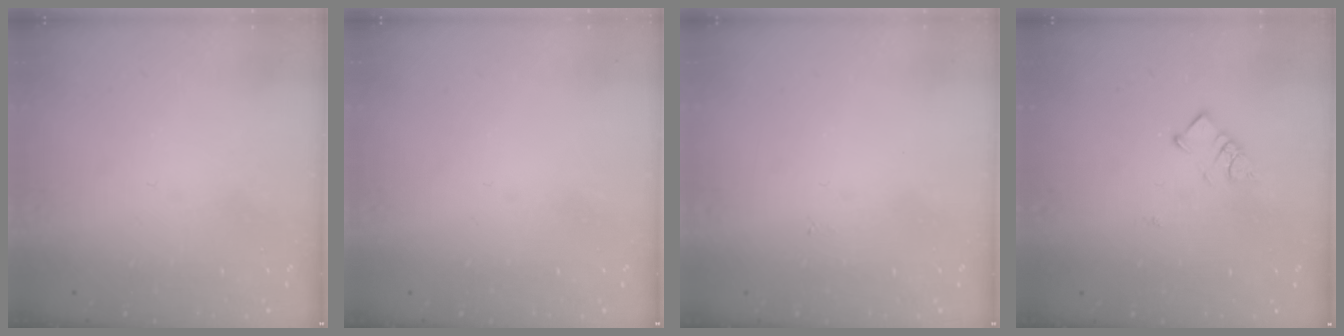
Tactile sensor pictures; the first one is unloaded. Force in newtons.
{"total": 0.0}
{"total": 3.1, "press": 3.1, "slide": 0.4}
{"total": 3.7, "press": 3.7, "slide": 0.4}